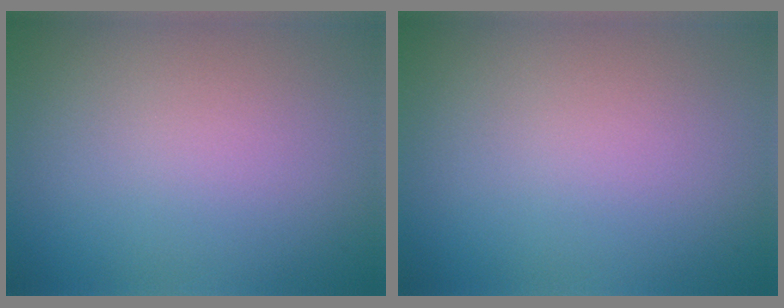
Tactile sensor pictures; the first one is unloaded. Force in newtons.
{"total": 0.0}